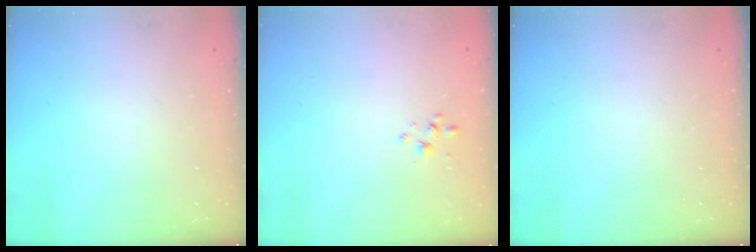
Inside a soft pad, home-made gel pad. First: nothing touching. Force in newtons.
{"total": 2.7, "press": 2.5, "slide": 0.8}
{"total": 0.0}